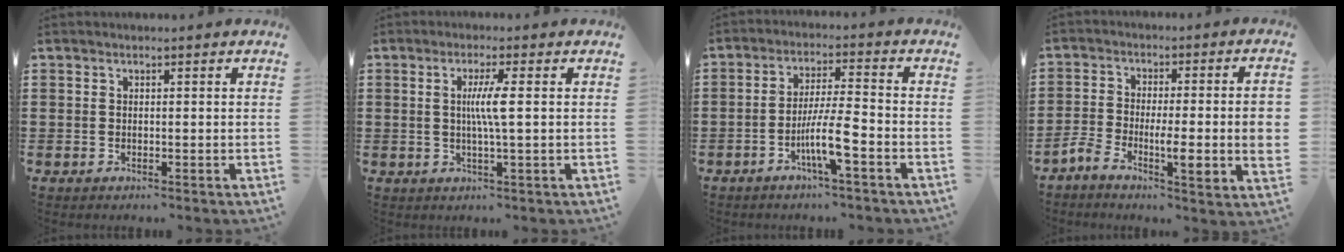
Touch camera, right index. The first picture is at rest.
{"total": 4.0, "force": [0.4, -0.3, 4.0], "torque": [-0.076, -0.007, 0.002]}
{"total": 7.2, "force": [-3.4, 0.4, 6.4], "torque": [-0.126, -0.009, -0.064]}
{"total": 8.0, "force": [-2.0, 1.9, 7.6], "torque": [-0.128, -0.006, -0.040]}